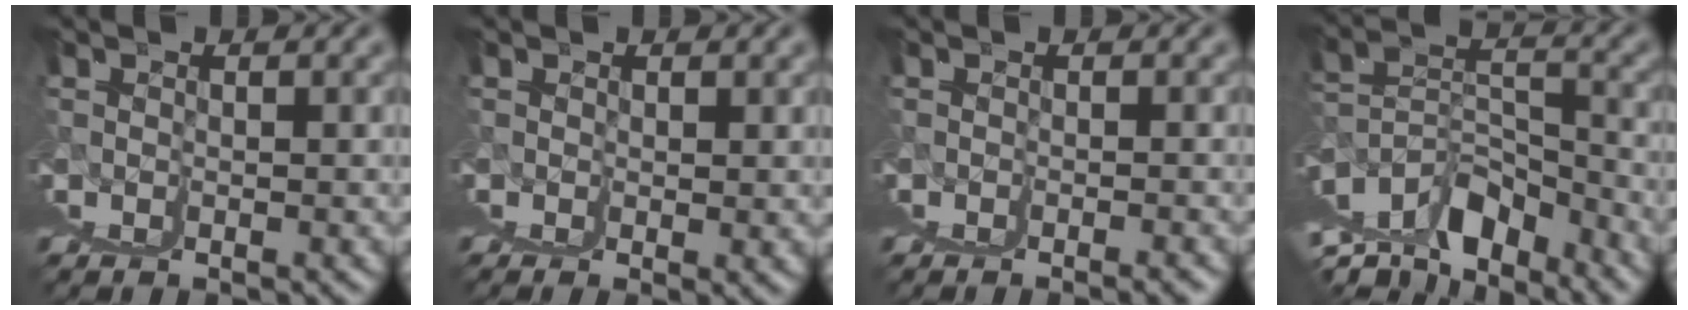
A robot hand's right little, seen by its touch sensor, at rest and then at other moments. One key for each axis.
{"total": 1.6, "fx": 1.2, "fy": -0.1, "fz": 1.0, "tx": -0.001, "ty": 0.013, "tz": 0.016}
{"total": 1.3, "fx": -0.3, "fy": -1.2, "fz": -0.3, "tx": 0.007, "ty": 0.011, "tz": -0.007}
{"total": 4.8, "fx": 0.4, "fy": -0.6, "fz": 4.8, "tx": -0.046, "ty": 0.027, "tz": 0.017}